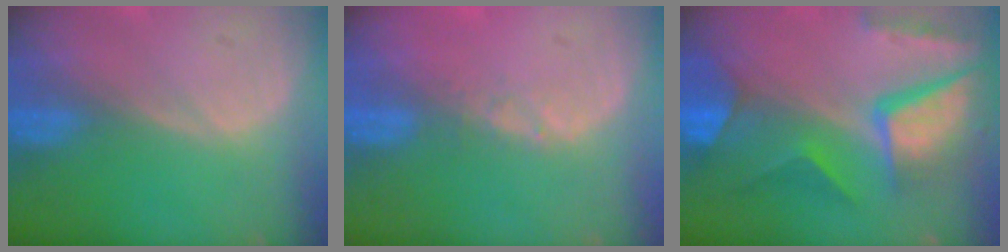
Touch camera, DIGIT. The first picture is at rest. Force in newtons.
{"total": 1.3, "press": 1.0, "slide": 0.8}
{"total": 11.4, "press": 9.5, "slide": 6.4}